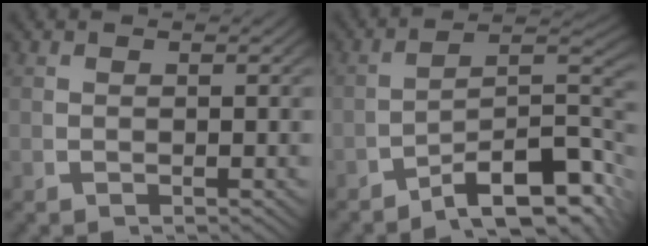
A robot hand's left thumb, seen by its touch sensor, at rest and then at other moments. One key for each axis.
{"total": 10.8, "fx": -4.4, "fy": 5.6, "fz": 8.1, "tx": -0.121, "ty": -0.036, "tz": -0.054}